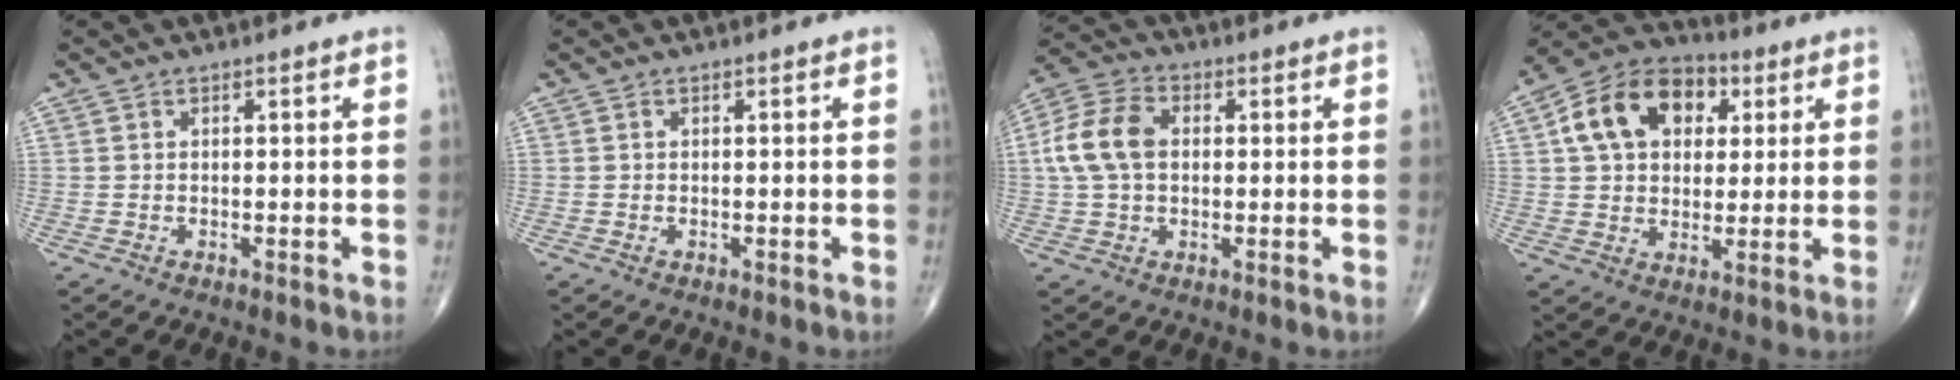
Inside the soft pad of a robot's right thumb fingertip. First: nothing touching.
{"total": 0.0}
{"total": 10.3, "force": [1.0, 7.1, 7.5], "torque": [-0.153, 0.024, 0.014]}
{"total": 15.8, "force": [4.5, 11.1, 10.2], "torque": [-0.148, 0.010, 0.068]}